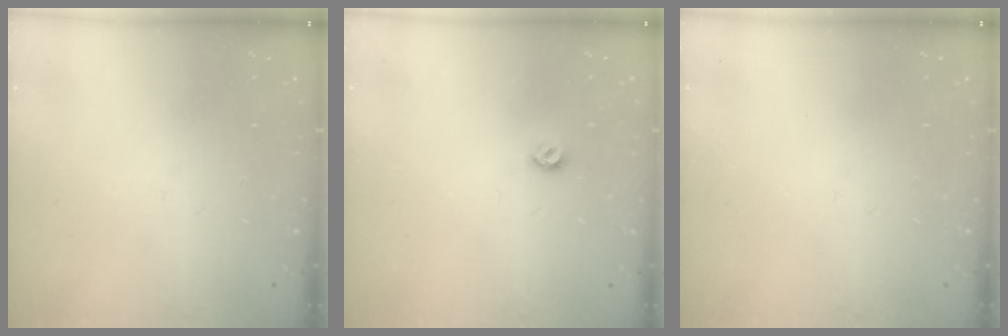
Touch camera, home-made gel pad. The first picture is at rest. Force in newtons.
{"total": 4.9, "press": 4.8, "slide": 0.8}
{"total": 0.0}